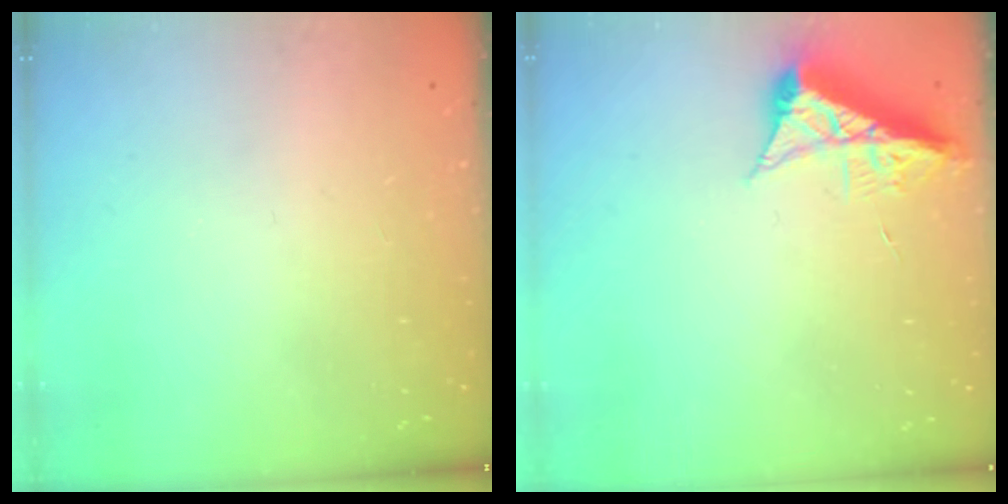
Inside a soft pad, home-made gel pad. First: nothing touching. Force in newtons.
{"total": 7.7, "press": 7.6, "slide": 1.0}